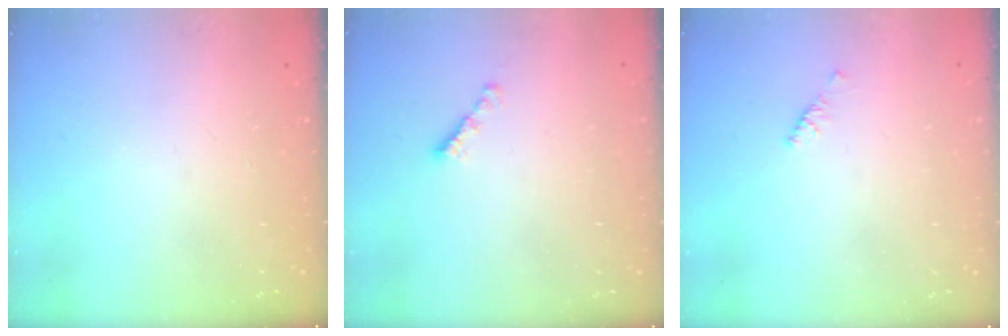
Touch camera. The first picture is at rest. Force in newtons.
{"total": 2.1, "press": 2.0, "slide": 0.7}
{"total": 2.1, "press": 2.0, "slide": 0.6}